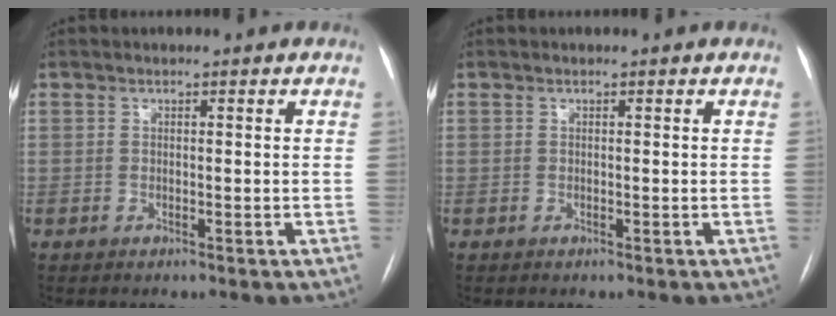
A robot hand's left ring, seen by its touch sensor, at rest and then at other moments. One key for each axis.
{"total": 0.0}